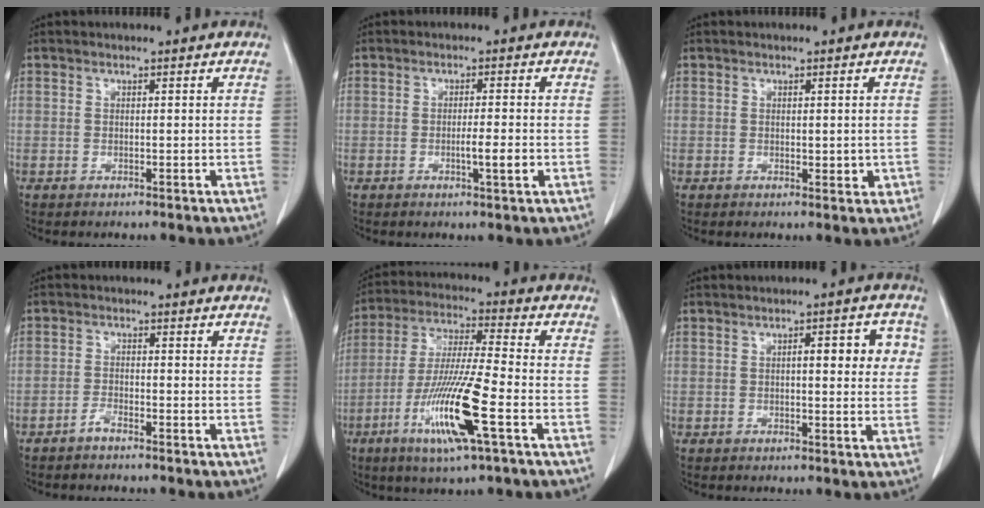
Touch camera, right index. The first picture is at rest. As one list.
[{"total": 3.2, "force": [-0.9, 0.0, 3.1], "torque": [-0.051, -0.004, -0.014]}, {"total": 2.0, "force": [-0.2, 1.0, 1.7], "torque": [-0.019, -0.004, 0.002]}, {"total": 1.6, "force": [-1.4, 0.1, 0.7], "torque": [-0.016, 0.000, -0.029]}, {"total": 14.4, "force": [-5.6, 0.2, 13.2], "torque": [-0.268, -0.023, -0.105]}, {"total": 5.7, "force": [1.3, 1.8, 5.3], "torque": [-0.065, 0.011, 0.013]}]